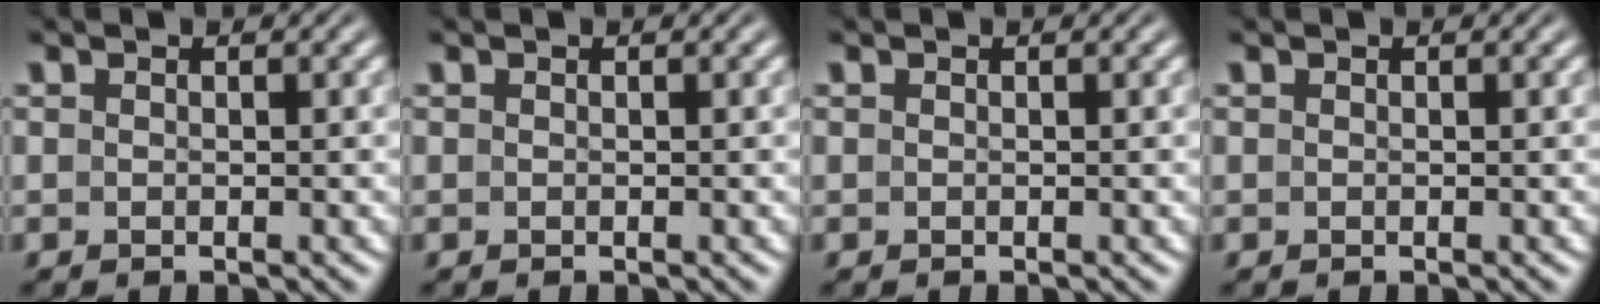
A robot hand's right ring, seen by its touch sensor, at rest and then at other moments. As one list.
[{"total": 0.0}, {"total": 0.0}, {"total": 0.0}]